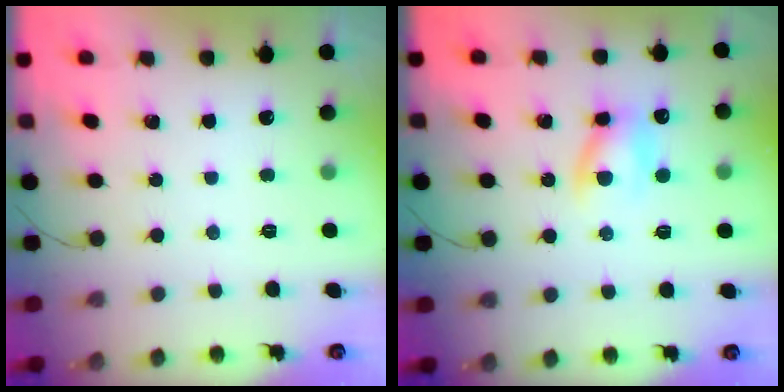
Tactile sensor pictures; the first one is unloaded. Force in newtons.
{"total": 8.1, "press": 7.9, "slide": 1.9}